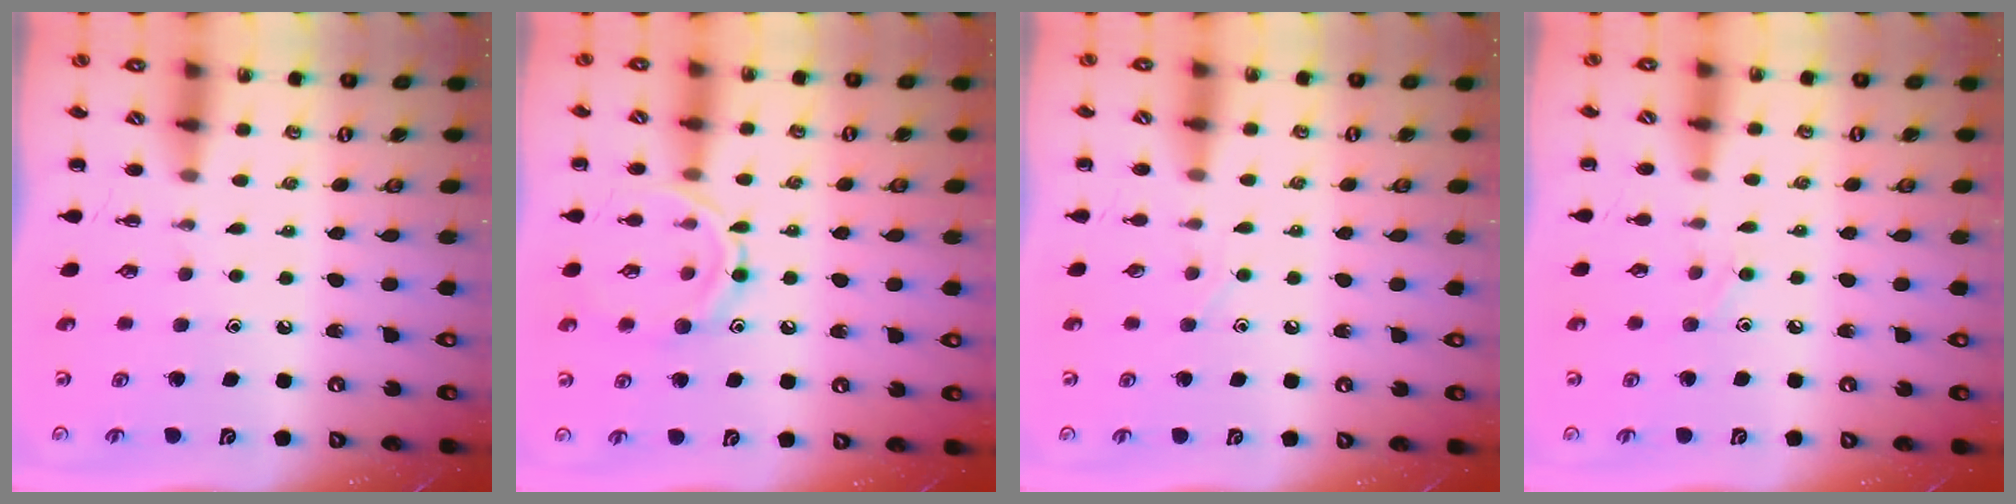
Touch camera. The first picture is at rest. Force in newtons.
{"total": 11.5, "press": 11.4, "slide": 0.9}
{"total": 2.4, "press": 2.3, "slide": 0.7}
{"total": 4.8, "press": 4.5, "slide": 1.6}